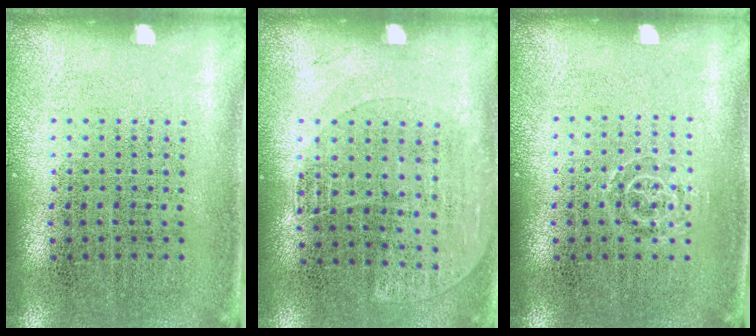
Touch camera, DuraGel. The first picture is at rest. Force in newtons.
{"total": 1.1, "press": 0.9, "slide": 0.6}
{"total": 0.7, "press": 0.6, "slide": 0.5}